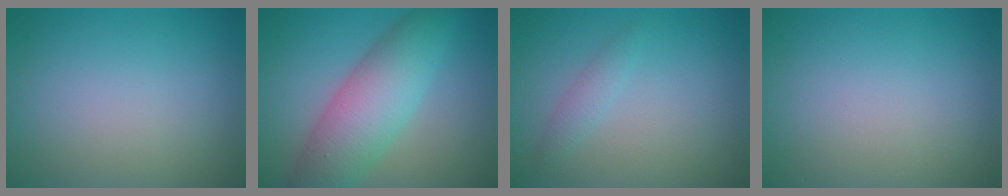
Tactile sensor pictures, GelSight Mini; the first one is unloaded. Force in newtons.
{"total": 7.3, "press": 7.3, "slide": 0.1}
{"total": 1.3, "press": 1.3, "slide": 0.0}
{"total": 0.0}